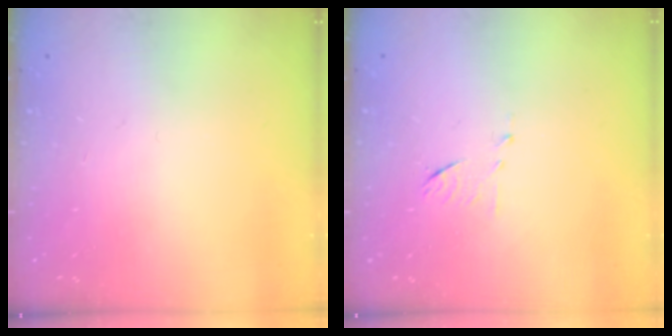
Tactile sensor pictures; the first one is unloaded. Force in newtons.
{"total": 5.9, "press": 5.9, "slide": 0.5}